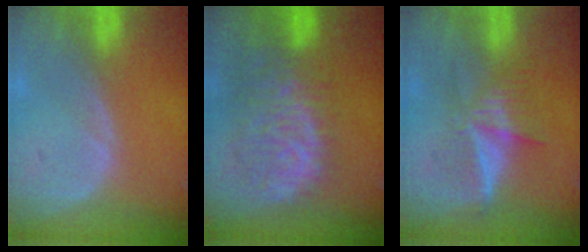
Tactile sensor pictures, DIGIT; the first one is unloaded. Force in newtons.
{"total": 11.2, "press": 9.6, "slide": 5.9}
{"total": 6.3, "press": 5.3, "slide": 3.4}